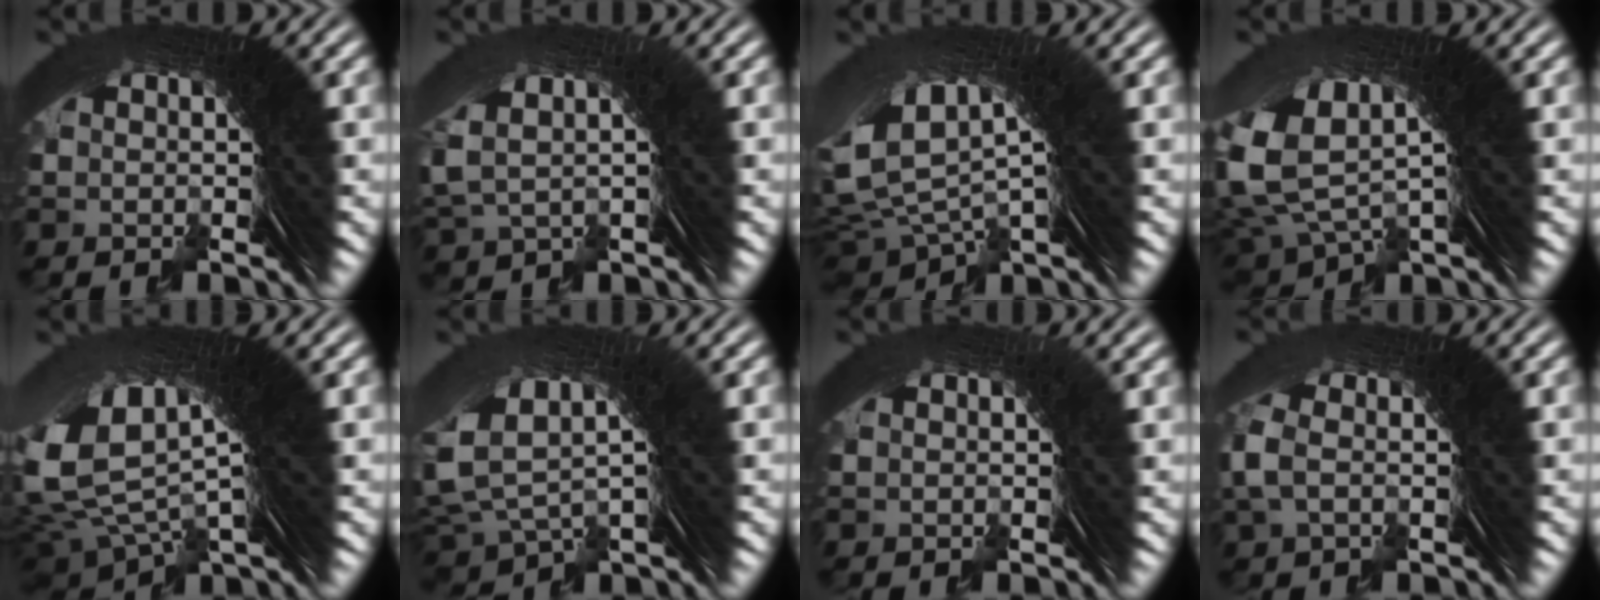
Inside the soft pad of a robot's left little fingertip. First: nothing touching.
{"total": 5.3, "force": [1.4, 3.7, 3.6], "torque": [-0.078, 0.003, 0.021]}
{"total": 9.9, "force": [1.9, 6.4, 7.4], "torque": [-0.156, -0.018, 0.039]}
{"total": 10.2, "force": [1.9, 6.9, 7.2], "torque": [-0.154, -0.017, 0.035]}
{"total": 12.2, "force": [3.5, 7.3, 9.1], "torque": [-0.191, -0.008, 0.062]}
{"total": 8.4, "force": [2.1, 5.6, 5.9], "torque": [-0.125, -0.007, 0.038]}
{"total": 0.8, "force": [0.4, -0.3, 0.7], "torque": [-0.001, 0.009, 0.003]}
{"total": 1.6, "force": [-0.4, 0.7, 1.4], "torque": [-0.046, -0.010, -0.003]}